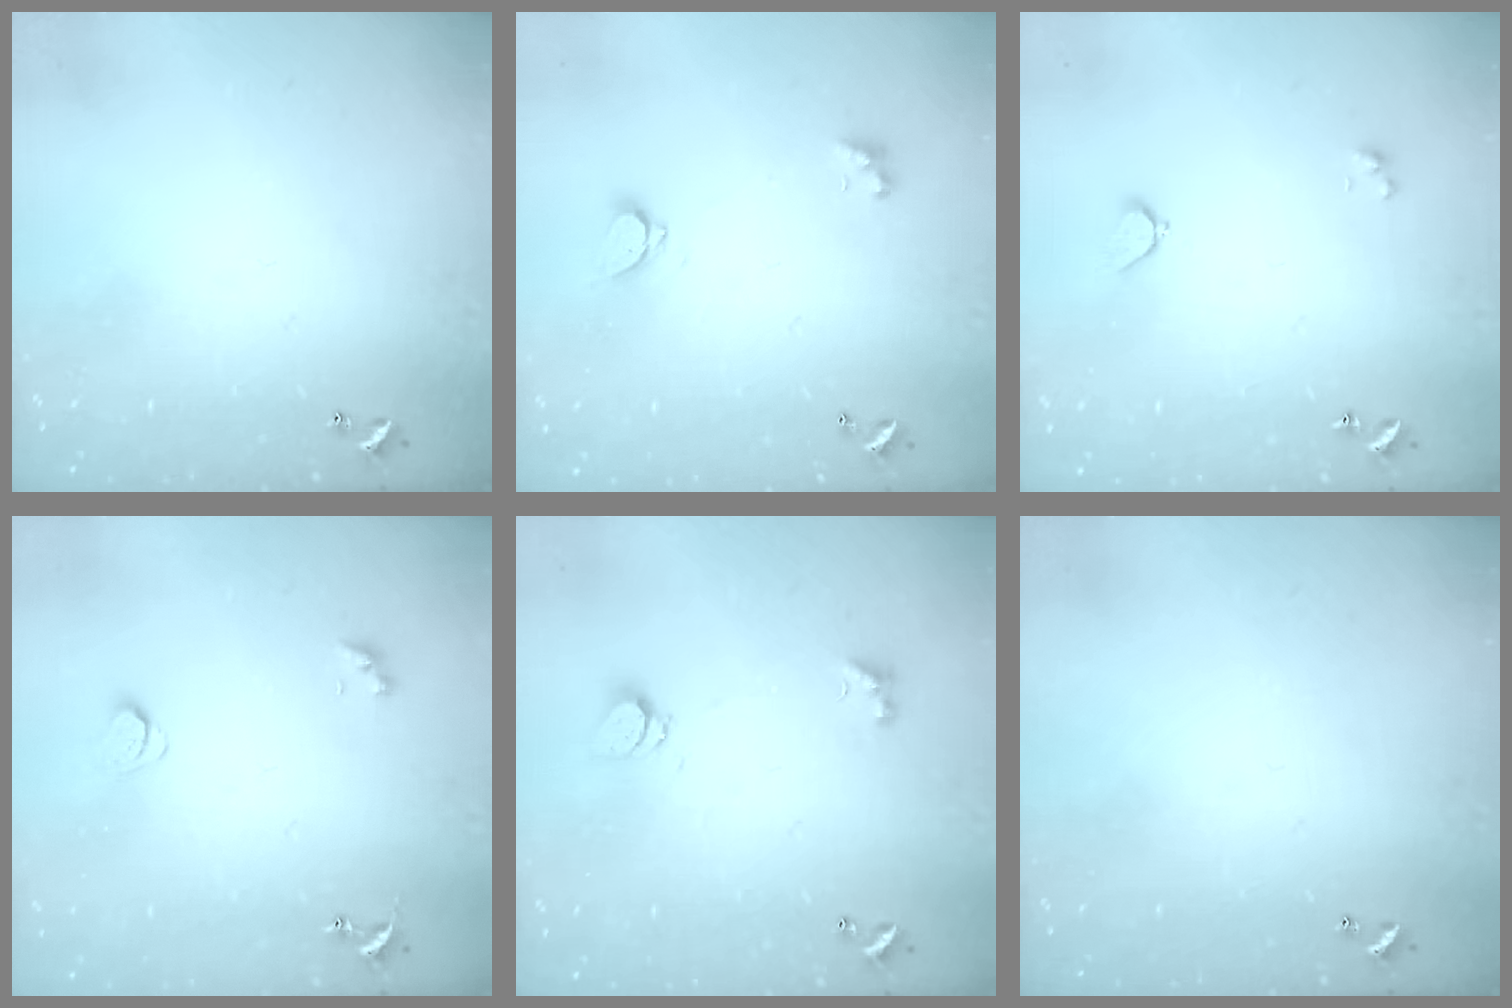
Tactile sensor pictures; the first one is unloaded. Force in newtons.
{"total": 2.3, "press": 2.2, "slide": 0.7}
{"total": 2.0, "press": 1.9, "slide": 0.6}
{"total": 2.1, "press": 2.1, "slide": 0.4}
{"total": 1.0, "press": 0.9, "slide": 0.4}
{"total": 0.0}